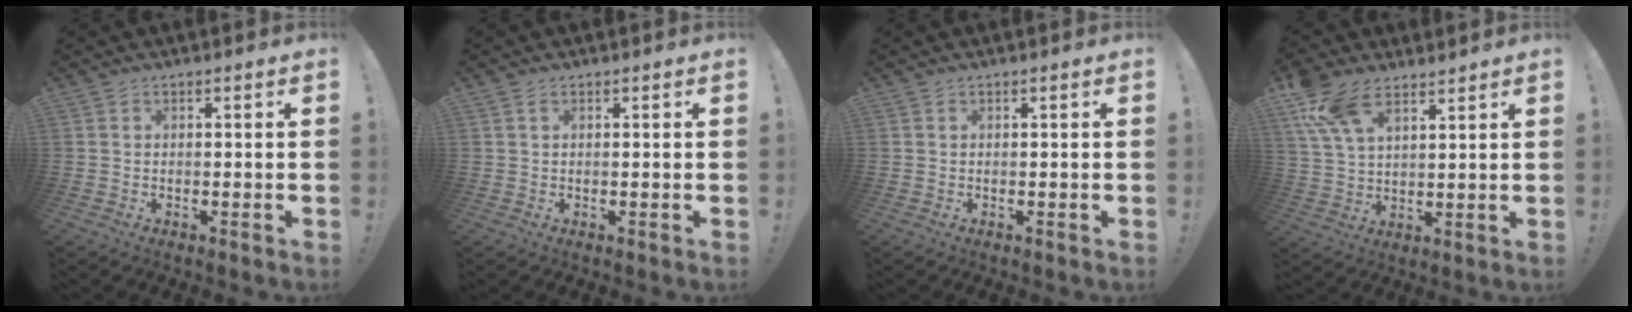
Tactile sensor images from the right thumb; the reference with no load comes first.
{"total": 1.0, "force": [0.5, 0.4, 0.8], "torque": [-0.022, 0.004, 0.009]}
{"total": 0.0}
{"total": 10.6, "force": [7.5, 4.8, 5.8], "torque": [-0.120, -0.028, 0.148]}